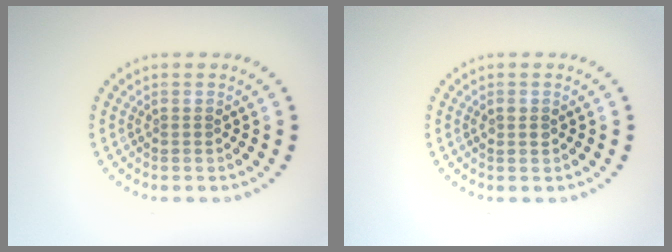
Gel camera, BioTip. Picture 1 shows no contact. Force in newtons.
{"total": 1.2, "press": 1.2, "slide": 0.1}